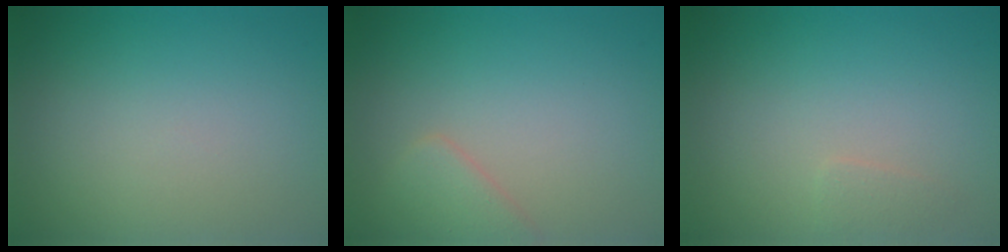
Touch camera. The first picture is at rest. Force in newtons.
{"total": 1.9, "press": 1.9, "slide": 0.2}
{"total": 0.9, "press": 0.9, "slide": 0.0}